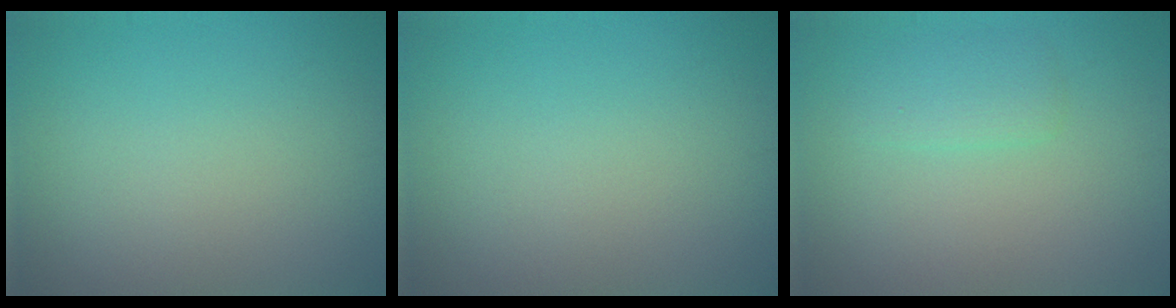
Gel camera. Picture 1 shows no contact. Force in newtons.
{"total": 0.0}
{"total": 1.6, "press": 1.6, "slide": 0.2}